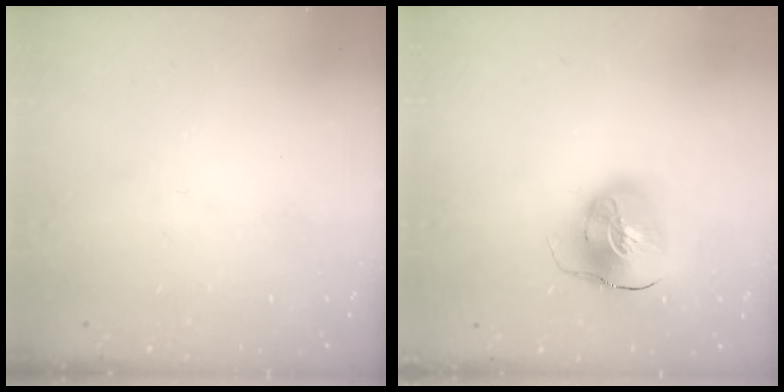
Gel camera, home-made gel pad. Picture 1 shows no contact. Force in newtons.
{"total": 11.5, "press": 11.4, "slide": 1.5}